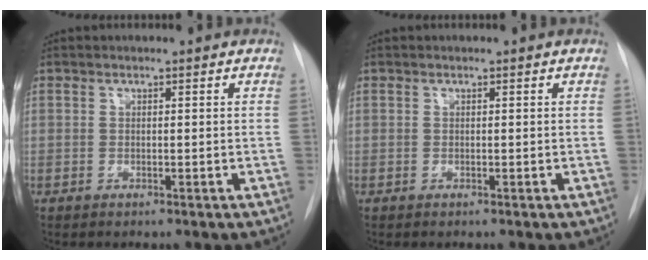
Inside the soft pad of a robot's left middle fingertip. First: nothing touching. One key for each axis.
{"total": 0.0}